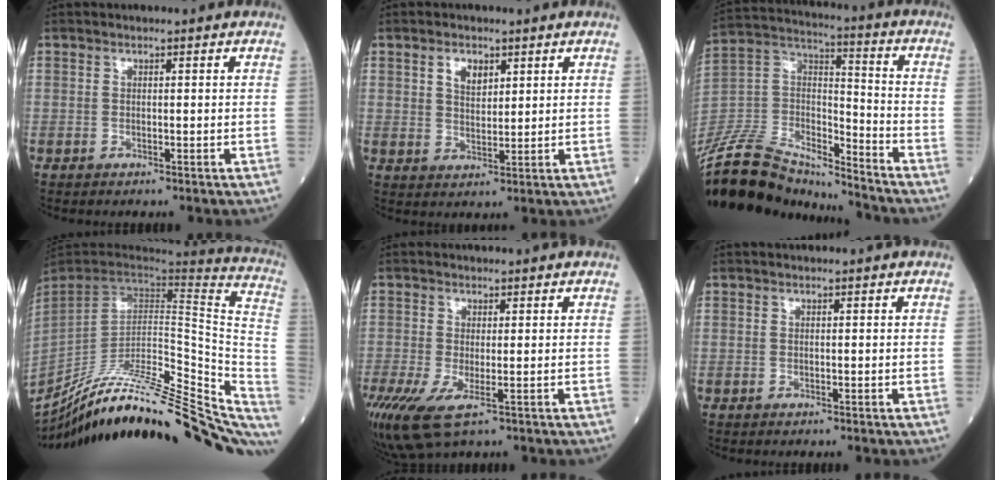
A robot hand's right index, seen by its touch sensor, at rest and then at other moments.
{"total": 3.6, "force": [1.9, 2.0, 2.4], "torque": [-0.044, 0.003, 0.036]}
{"total": 21.3, "force": [-19.5, 4.9, 7.1], "torque": [-0.157, 0.023, -0.351]}
{"total": 38.2, "force": [-30.8, 7.5, 21.3], "torque": [-0.263, -0.051, -0.433]}
{"total": 10.0, "force": [-4.3, 4.0, 8.1], "torque": [-0.186, -0.028, -0.068]}
{"total": 0.0}